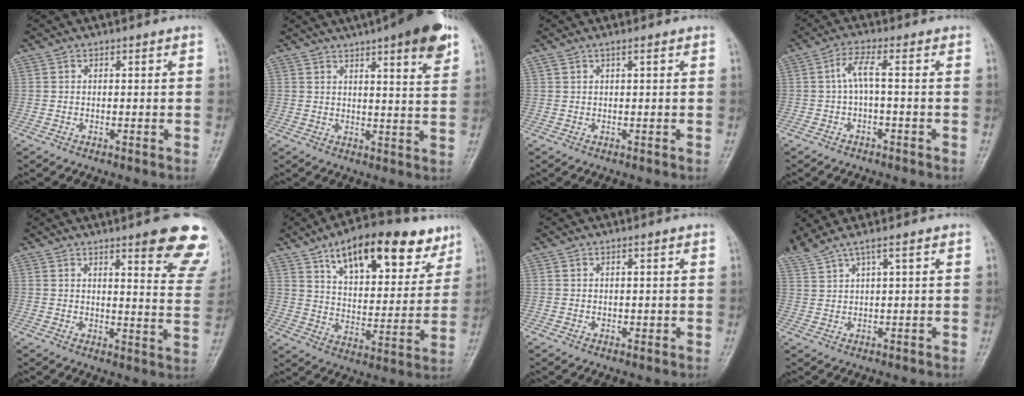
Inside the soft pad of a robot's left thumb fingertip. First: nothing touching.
{"total": 12.4, "force": [7.5, 2.1, 9.6], "torque": [-0.115, -0.026, 0.094]}
{"total": 1.3, "force": [0.8, -0.1, 1.0], "torque": [-0.027, 0.012, 0.018]}
{"total": 3.8, "force": [-0.3, 0.3, 3.8], "torque": [-0.093, 0.020, -0.006]}
{"total": 15.1, "force": [9.9, 3.1, 11.0], "torque": [-0.095, -0.058, 0.110]}
{"total": 22.2, "force": [13.5, 9.8, 14.7], "torque": [-0.178, -0.036, 0.213]}
{"total": 1.2, "force": [0.4, 0.5, 1.0], "torque": [-0.015, 0.002, 0.010]}
{"total": 5.1, "force": [3.9, -0.5, 3.3], "torque": [-0.089, 0.009, 0.091]}